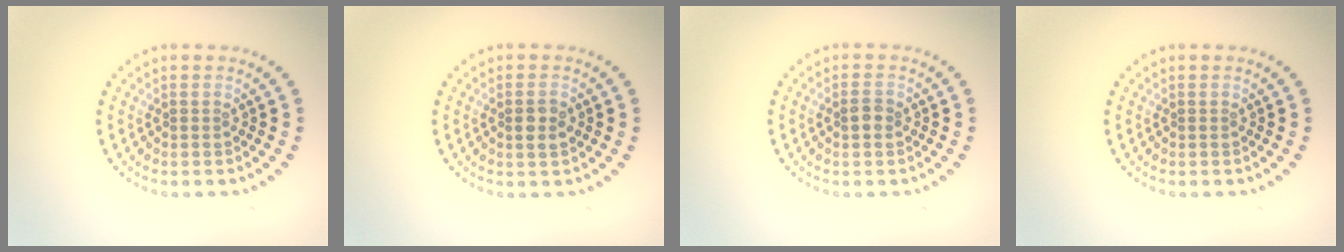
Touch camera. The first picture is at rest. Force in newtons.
{"total": 1.7, "press": 1.7, "slide": 0.3}
{"total": 1.4, "press": 1.4, "slide": 0.1}
{"total": 0.0}